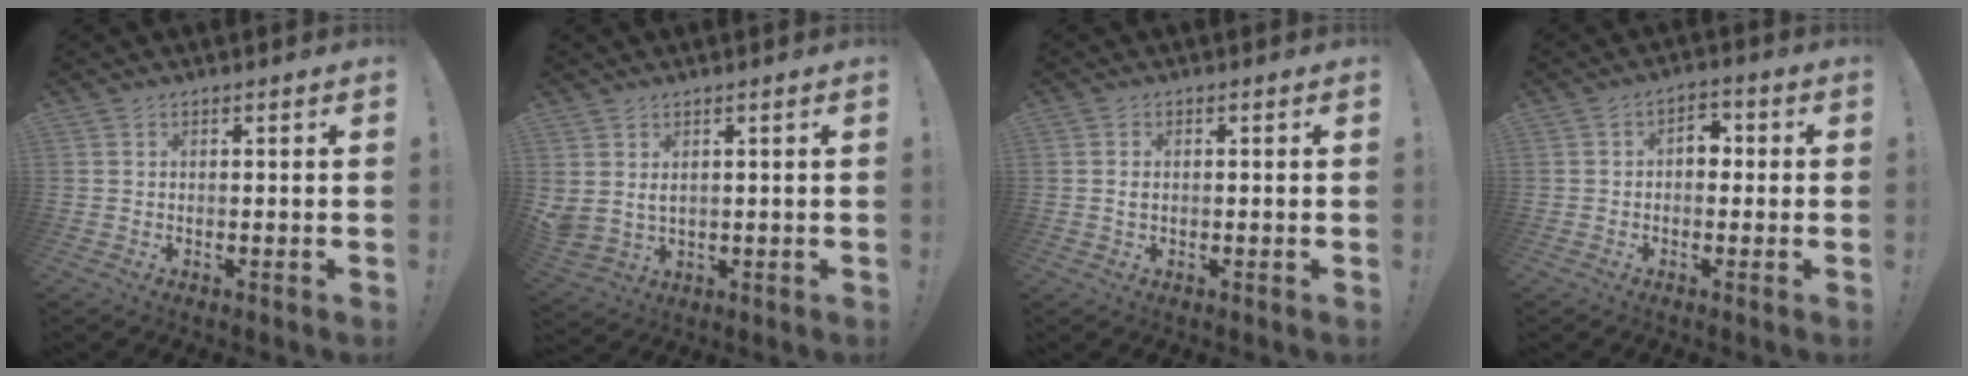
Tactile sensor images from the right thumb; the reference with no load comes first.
{"total": 3.8, "force": [2.5, 2.2, 1.8], "torque": [-0.031, -0.012, 0.048]}
{"total": 1.0, "force": [0.0, 0.6, 0.8], "torque": [-0.016, 0.004, -0.001]}
{"total": 4.9, "force": [-0.2, 3.9, 3.0], "torque": [-0.039, 0.008, -0.006]}